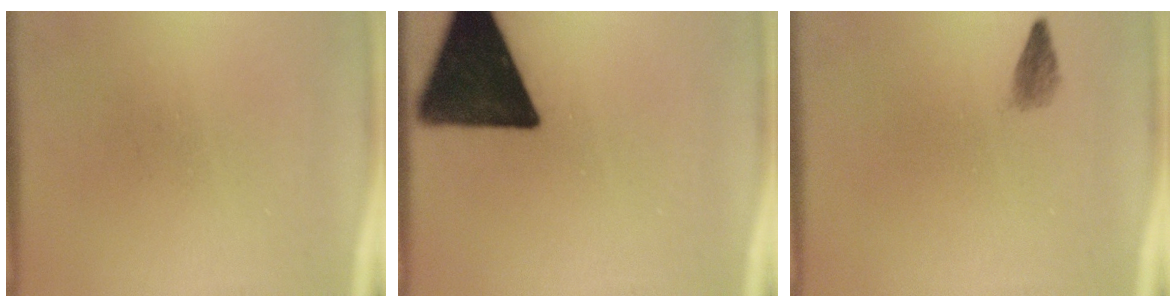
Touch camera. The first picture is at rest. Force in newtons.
{"total": 18.8}
{"total": 1.4}